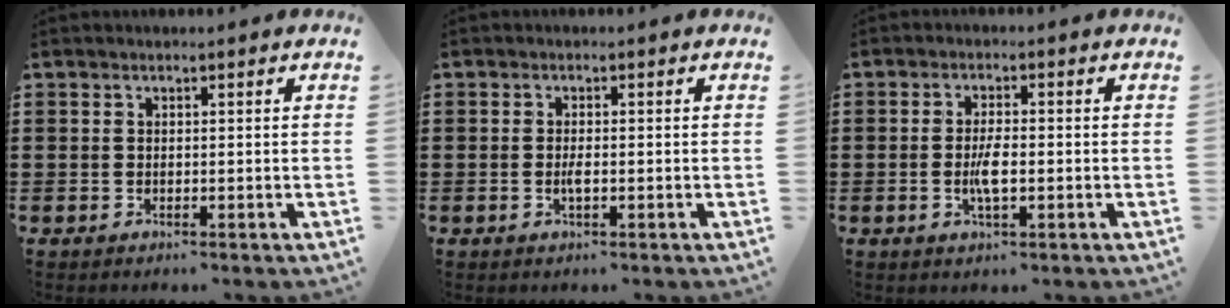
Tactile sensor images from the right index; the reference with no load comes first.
{"total": 1.5, "force": [-0.4, 0.4, 1.4], "torque": [-0.027, 0.000, -0.006]}
{"total": 3.7, "force": [-0.7, 1.0, 3.5], "torque": [-0.082, -0.007, -0.020]}